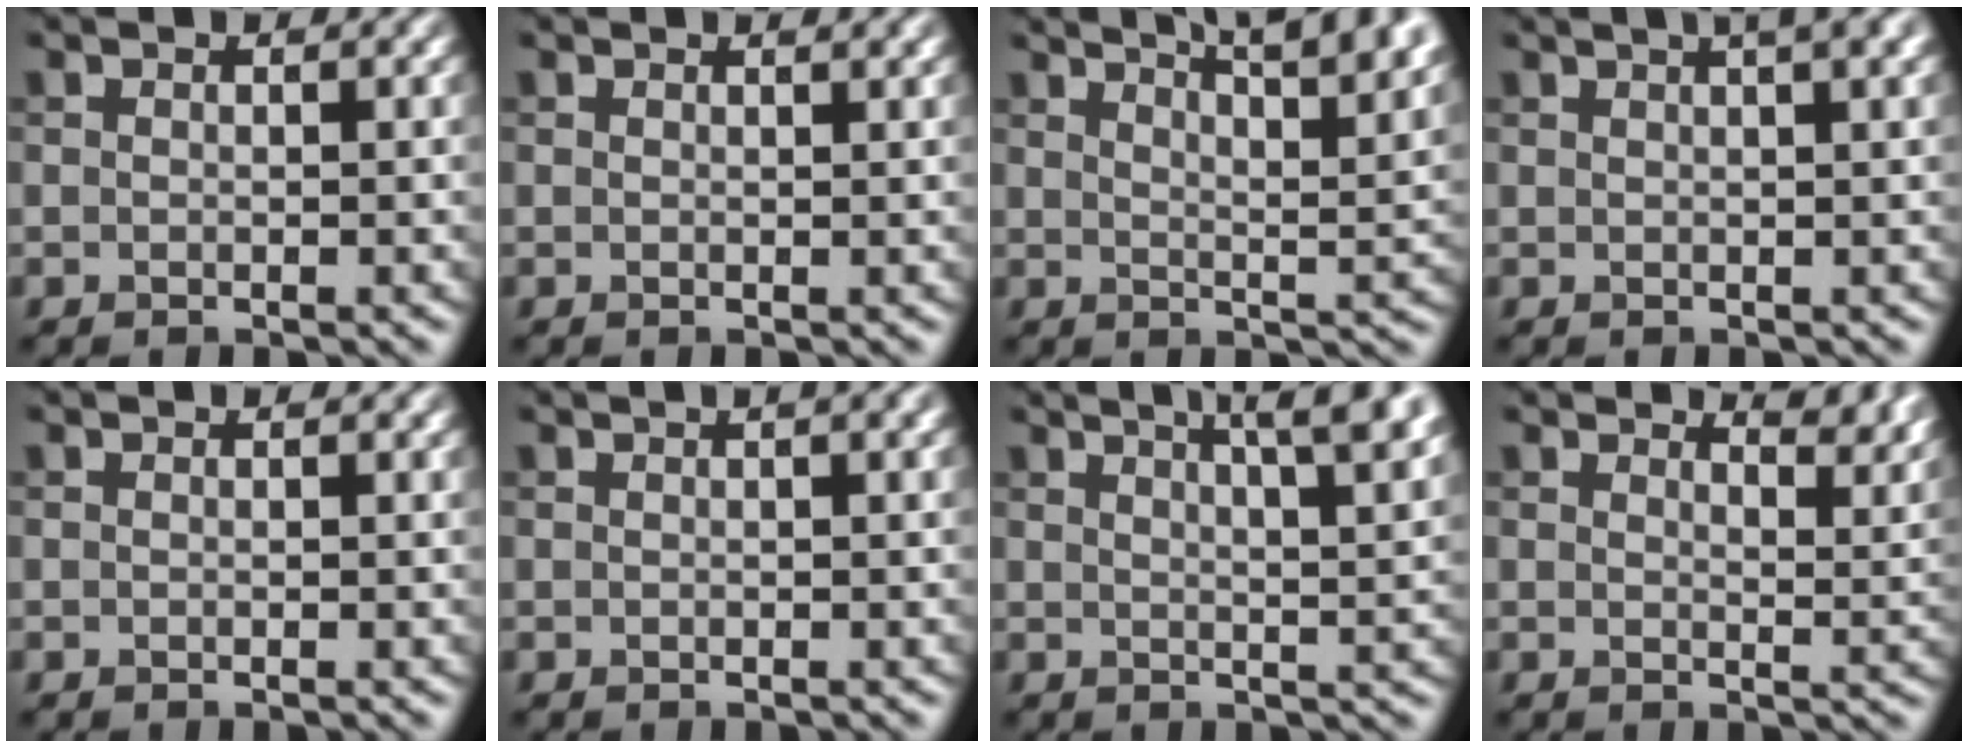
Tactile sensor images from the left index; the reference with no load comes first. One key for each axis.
{"total": 1.0, "fx": 0.8, "fy": 0.2, "fz": 0.6, "tx": -0.003, "ty": 0.002, "tz": 0.010}
{"total": 11.7, "fx": 8.2, "fy": 3.5, "fz": 7.5, "tx": -0.061, "ty": 0.036, "tz": 0.073}
{"total": 5.2, "fx": 3.0, "fy": 1.6, "fz": 3.9, "tx": -0.031, "ty": 0.019, "tz": 0.018}
{"total": 0.0}
{"total": 3.0, "fx": 1.4, "fy": 1.1, "fz": 2.5, "tx": -0.018, "ty": 0.012, "tz": 0.009}
{"total": 8.8, "fx": 5.2, "fy": 2.8, "fz": 6.5, "tx": -0.047, "ty": 0.039, "tz": 0.044}
{"total": 4.4, "fx": 3.7, "fy": 1.1, "fz": 2.0, "tx": -0.024, "ty": -0.002, "tz": 0.044}